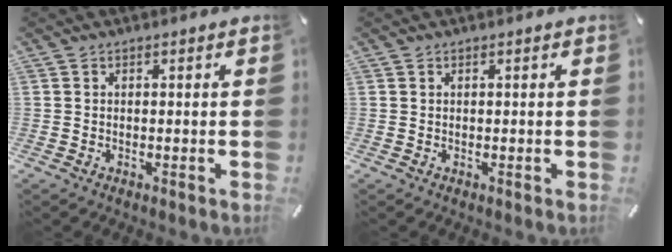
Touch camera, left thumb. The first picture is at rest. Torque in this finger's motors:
{"motor_torque": [-0.30, -0.27, -0.02, 0.07, -0.02]}